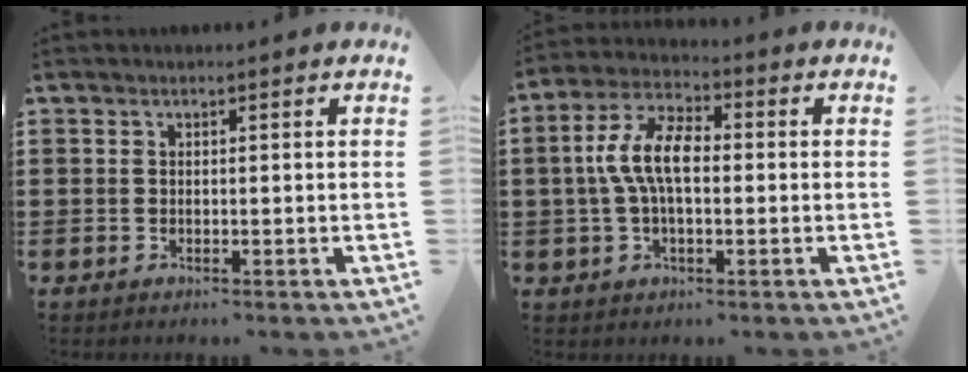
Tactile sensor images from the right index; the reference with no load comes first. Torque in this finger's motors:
{"motor_torque": [1.44, -0.71, 0.49, 0.21]}